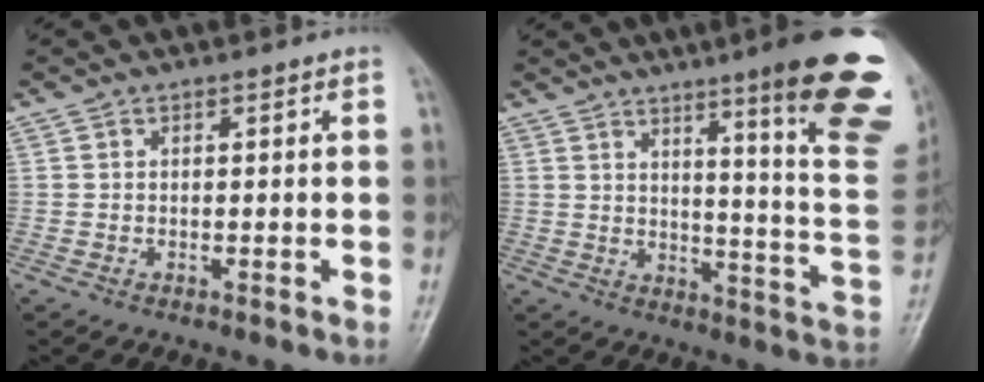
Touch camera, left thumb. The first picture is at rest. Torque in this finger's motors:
{"motor_torque": [2.38, 0.92, 1.64, -1.13, 0.44]}